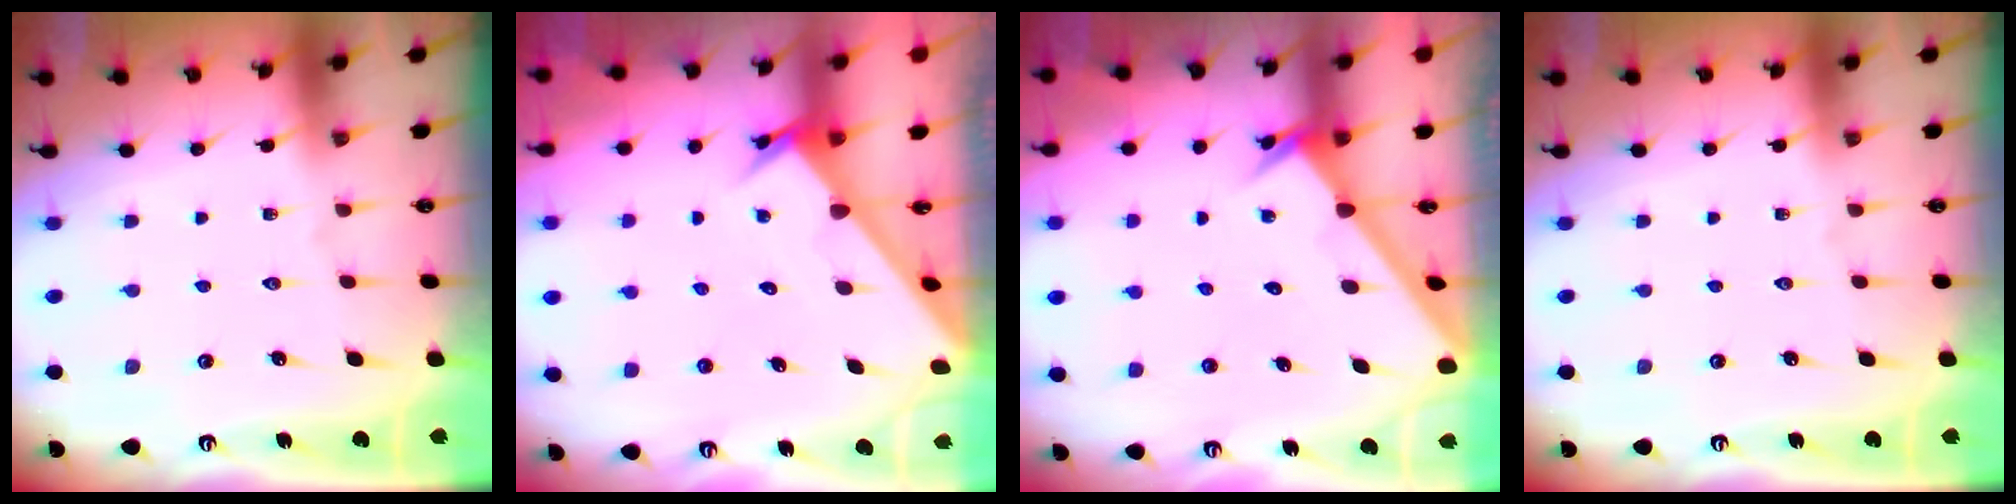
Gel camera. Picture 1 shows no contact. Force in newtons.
{"total": 2.9, "press": 2.9, "slide": 0.1}
{"total": 2.6, "press": 2.6, "slide": 0.1}
{"total": 0.0}